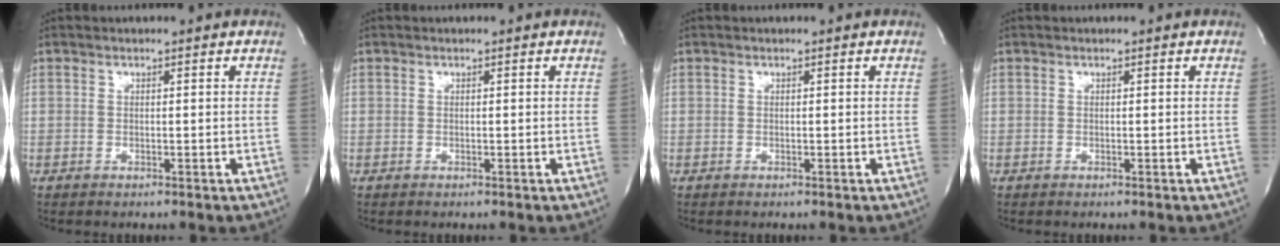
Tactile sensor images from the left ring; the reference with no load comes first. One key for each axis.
{"total": 0.0}
{"total": 0.0}
{"total": 0.0}